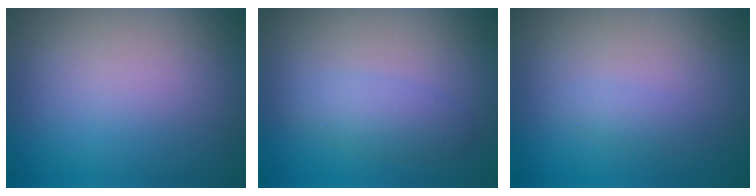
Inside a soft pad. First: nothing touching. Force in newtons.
{"total": 2.2, "press": 2.2, "slide": 0.1}
{"total": 0.9, "press": 0.9, "slide": 0.1}